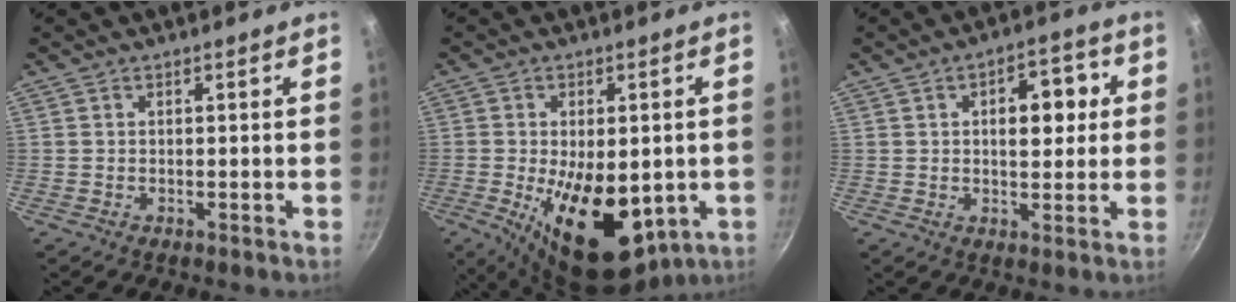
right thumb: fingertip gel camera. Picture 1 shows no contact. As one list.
[{"total": 18.2, "force": [-3.8, 9.9, 14.9], "torque": [-0.199, -0.014, -0.037]}, {"total": 8.9, "force": [1.7, 5.0, 7.2], "torque": [-0.064, 0.008, 0.019]}]